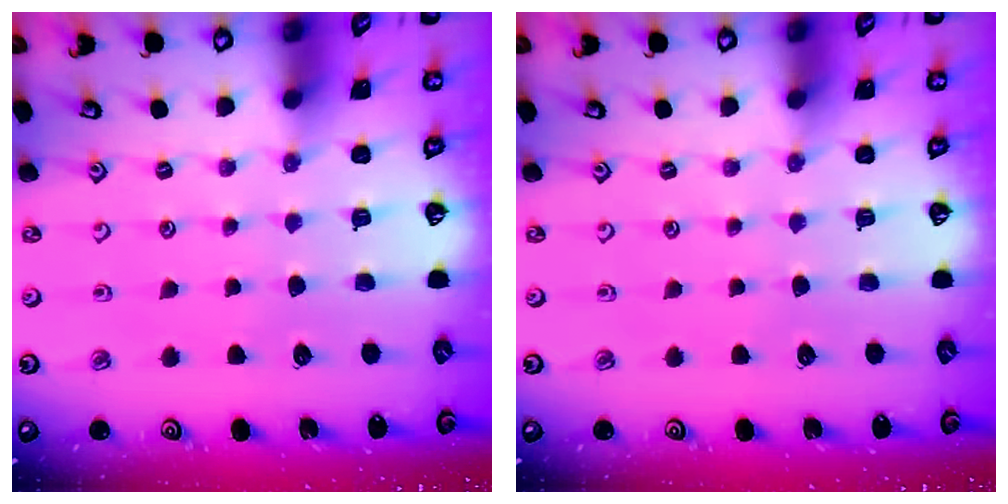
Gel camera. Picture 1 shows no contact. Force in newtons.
{"total": 0.0}